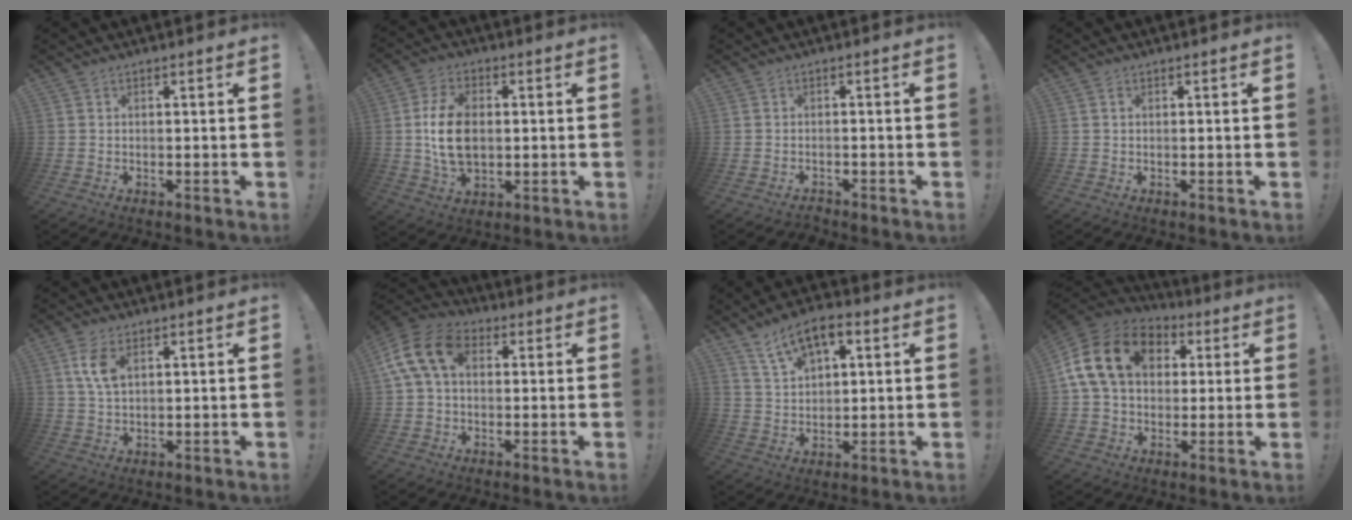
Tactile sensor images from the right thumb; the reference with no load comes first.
{"total": 13.8, "force": [0.5, 9.2, 10.2], "torque": [-0.182, 0.002, 0.011]}
{"total": 1.6, "force": [-1.5, 0.5, 0.1], "torque": [0.002, 0.004, -0.027]}
{"total": 0.5, "force": [0.1, 0.3, 0.4], "torque": [-0.011, 0.005, 0.002]}
{"total": 6.5, "force": [2.5, 3.3, 4.9], "torque": [-0.093, -0.005, 0.044]}
{"total": 13.9, "force": [3.5, 9.3, 9.8], "torque": [-0.183, 0.004, 0.069]}
{"total": 10.1, "force": [5.4, 5.3, 6.6], "torque": [-0.108, -0.015, 0.101]}
{"total": 18.4, "force": [4.8, 13.1, 11.9], "torque": [-0.213, 0.006, 0.087]}